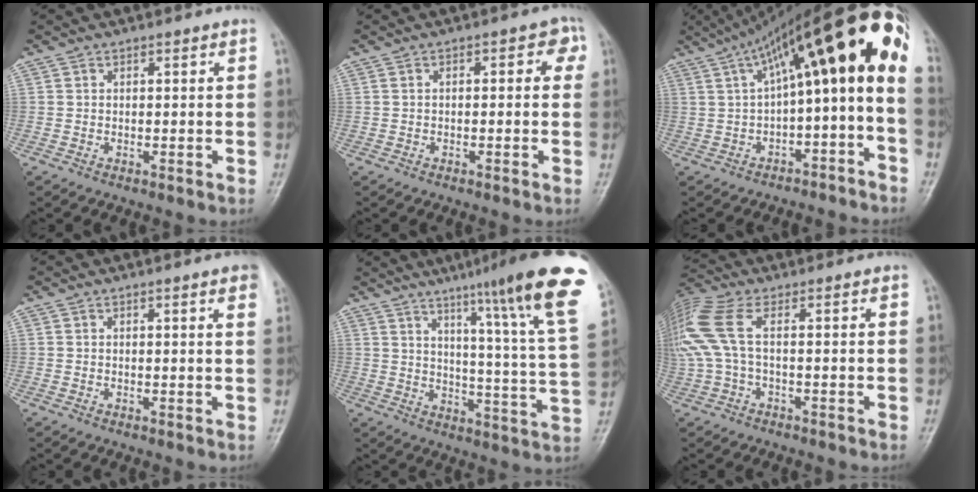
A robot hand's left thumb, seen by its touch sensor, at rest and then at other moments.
{"total": 3.2, "force": [0.3, 1.8, 2.7], "torque": [-0.014, 0.019, -0.006]}
{"total": 20.5, "force": [1.1, 6.4, 19.5], "torque": [-0.281, 0.080, 0.017]}
{"total": 3.8, "force": [2.3, 0.3, 3.0], "torque": [-0.028, 0.000, 0.022]}
{"total": 22.2, "force": [13.4, 1.0, 17.6], "torque": [-0.225, -0.060, 0.179]}
{"total": 9.5, "force": [1.2, 3.5, 8.8], "torque": [-0.246, 0.034, 0.026]}